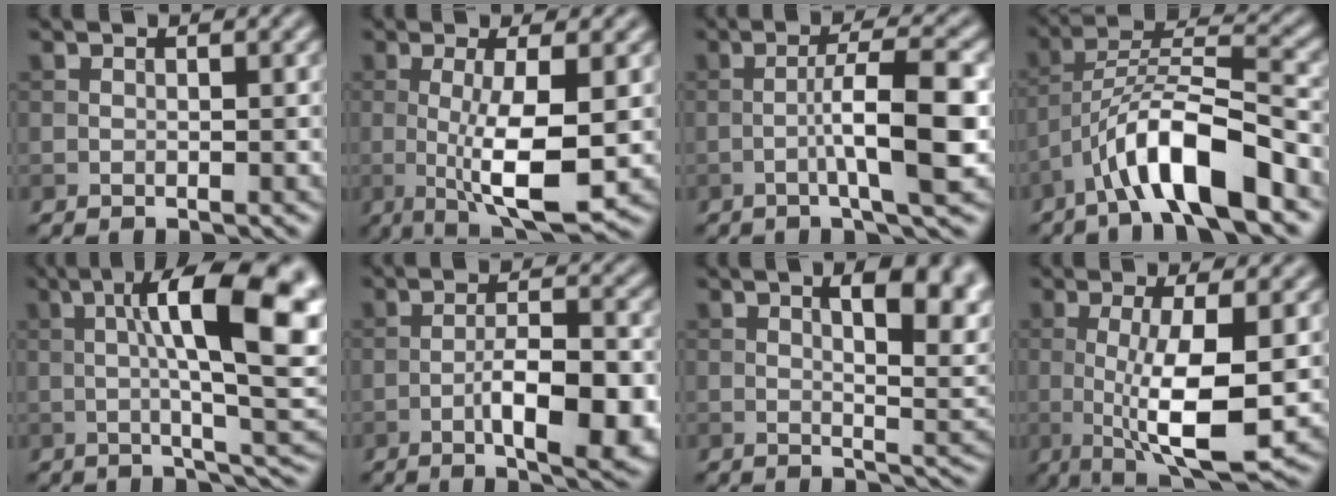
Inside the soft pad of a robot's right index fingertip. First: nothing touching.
{"total": 7.3, "force": [-0.5, 1.6, 7.1], "torque": [-0.121, -0.010, -0.004]}
{"total": 6.4, "force": [-1.4, 0.8, 6.1], "torque": [-0.098, 0.013, -0.028]}
{"total": 9.1, "force": [-5.3, 2.1, 7.1], "torque": [-0.119, 0.019, -0.094]}
{"total": 14.8, "force": [2.2, 3.8, 14.1], "torque": [-0.182, 0.009, 0.036]}
{"total": 7.9, "force": [-2.7, 2.3, 7.0], "torque": [-0.110, -0.002, -0.038]}
{"total": 8.5, "force": [3.1, 3.3, 7.2], "torque": [-0.071, 0.007, 0.045]}
{"total": 8.3, "force": [-0.4, 2.0, 8.0], "torque": [-0.134, -0.010, -0.003]}